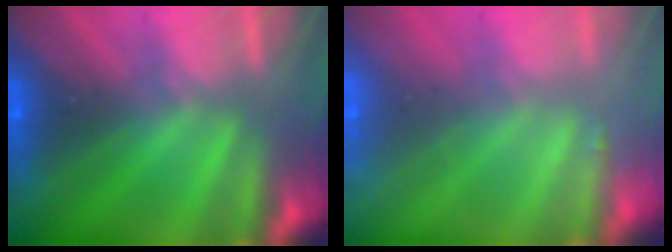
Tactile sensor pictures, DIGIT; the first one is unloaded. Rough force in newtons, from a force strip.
{"total": 2.3}